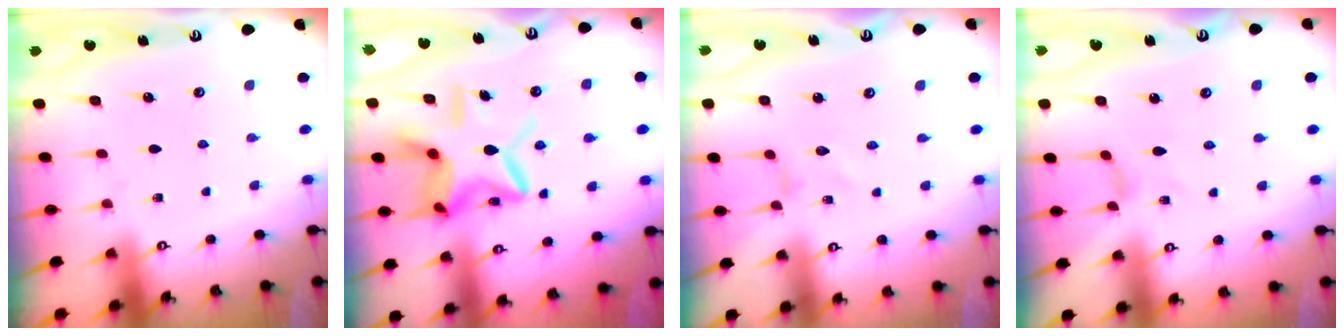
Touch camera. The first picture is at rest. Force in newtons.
{"total": 13.6, "press": 13.6, "slide": 1.2}
{"total": 0.0}
{"total": 0.8, "press": 0.8, "slide": 0.2}